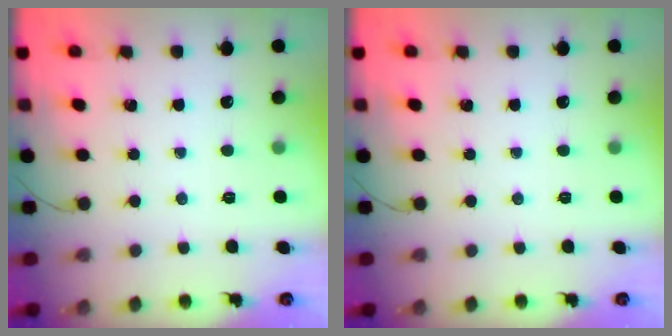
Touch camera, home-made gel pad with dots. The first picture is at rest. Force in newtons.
{"total": 0.0}